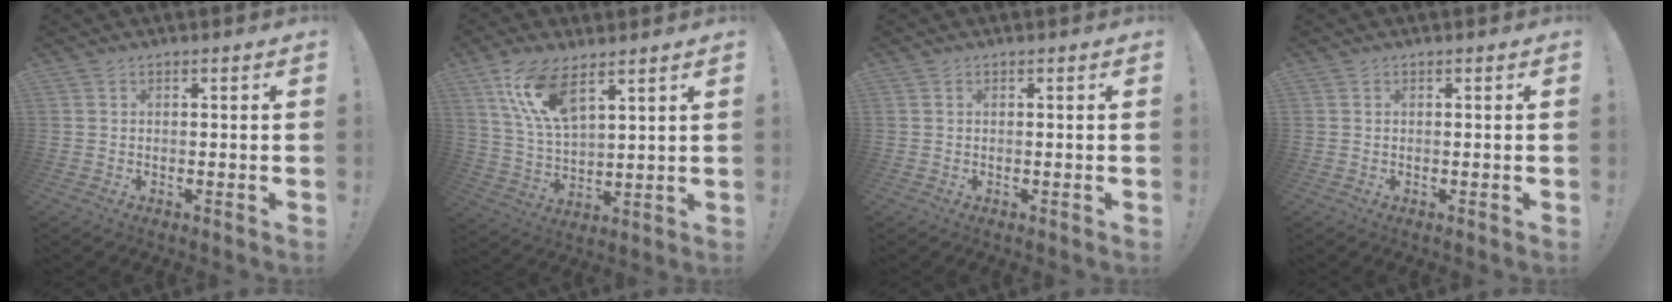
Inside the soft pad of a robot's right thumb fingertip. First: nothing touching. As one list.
[{"total": 12.4, "force": [7.9, 4.5, 8.5], "torque": [-0.180, -0.029, 0.146]}, {"total": 0.0}, {"total": 0.0}]